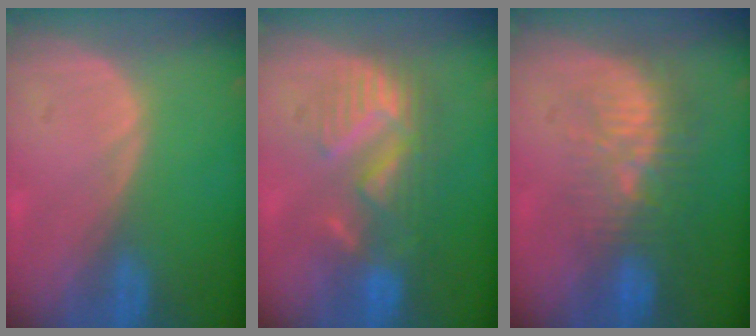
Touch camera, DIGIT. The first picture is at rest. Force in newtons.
{"total": 8.6, "press": 8.2, "slide": 2.7}
{"total": 9.3, "press": 8.6, "slide": 3.7}